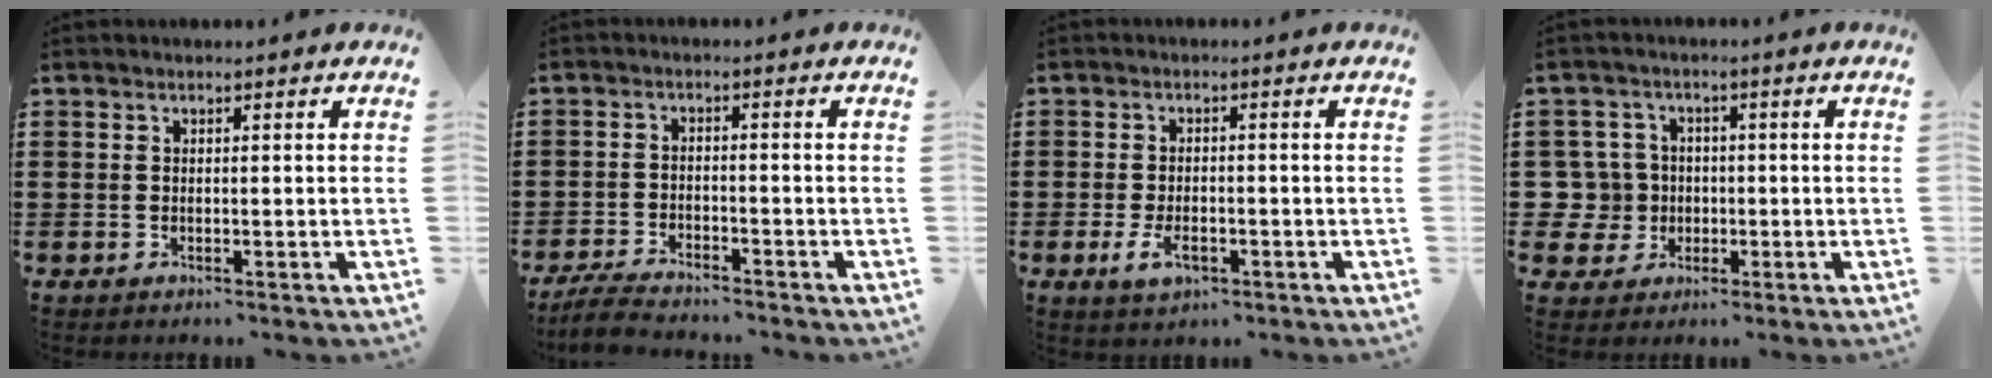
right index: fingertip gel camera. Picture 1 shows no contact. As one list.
[{"total": 3.8, "force": [-3.7, 0.3, 0.7], "torque": [-0.027, -0.001, -0.080]}, {"total": 3.7, "force": [-1.4, 1.9, 2.8], "torque": [-0.064, -0.004, -0.029]}, {"total": 6.1, "force": [-0.5, 5.9, 1.4], "torque": [-0.071, 0.010, -0.012]}]